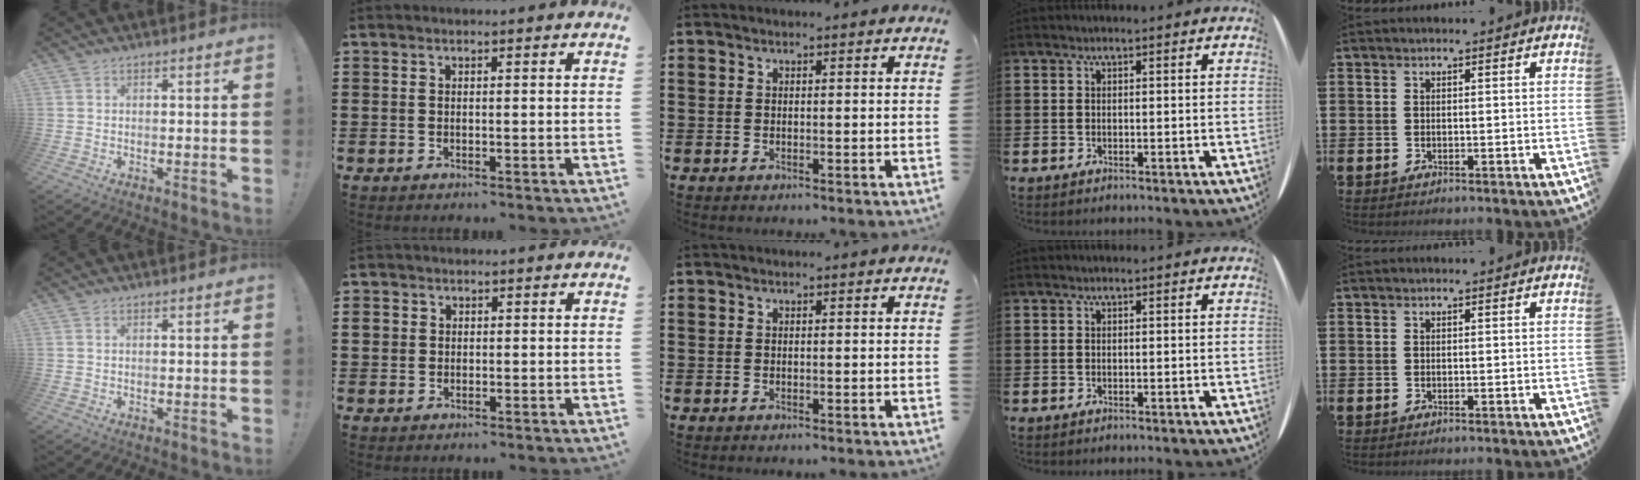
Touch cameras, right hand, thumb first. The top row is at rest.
{"index": {"total": 1.5, "force": [0.4, 1.4, 0.4], "torque": [-0.013, 0.007, 0.007]}}